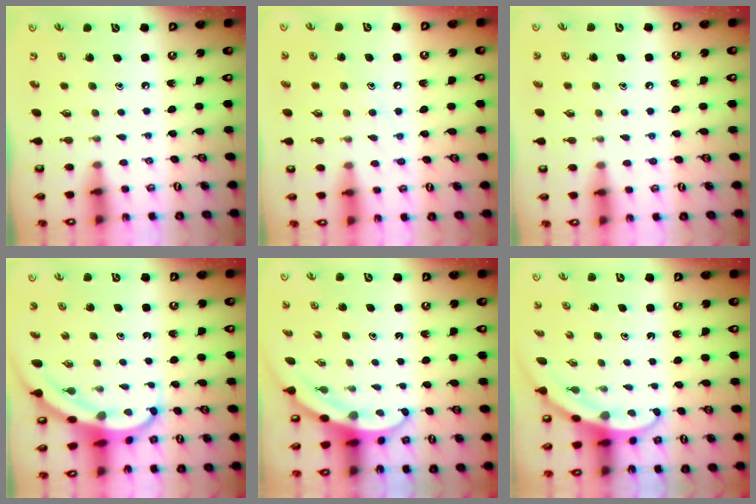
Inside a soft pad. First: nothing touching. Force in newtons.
{"total": 6.6, "press": 6.6, "slide": 0.5}
{"total": 5.0, "press": 5.0, "slide": 0.6}
{"total": 5.7, "press": 5.7, "slide": 0.6}
{"total": 3.6, "press": 3.6, "slide": 0.2}
{"total": 3.4, "press": 3.4, "slide": 0.1}